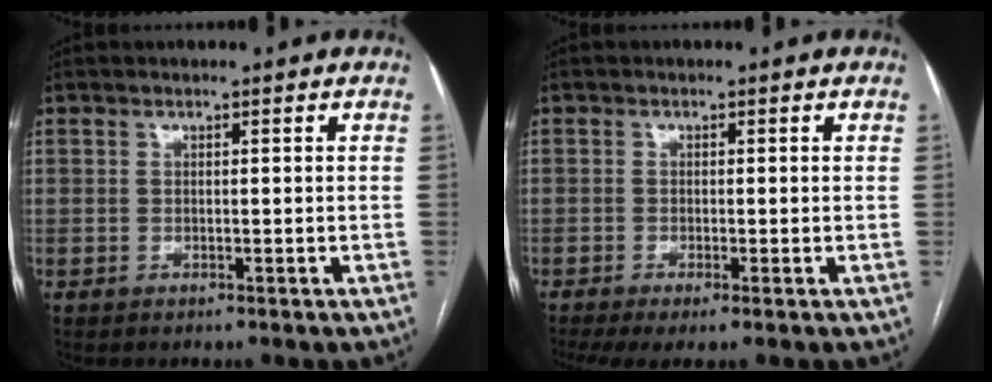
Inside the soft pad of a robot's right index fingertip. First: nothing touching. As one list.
[{"total": 4.7, "force": [-2.9, 0.7, 3.6], "torque": [-0.061, -0.009, -0.050]}]